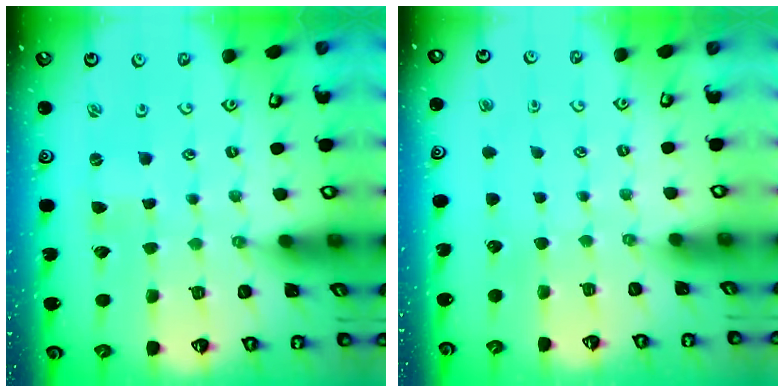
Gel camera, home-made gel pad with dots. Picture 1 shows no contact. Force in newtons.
{"total": 0.0}